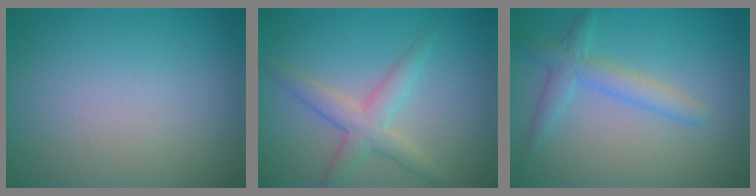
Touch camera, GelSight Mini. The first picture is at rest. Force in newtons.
{"total": 3.2, "press": 3.2, "slide": 0.1}
{"total": 2.7, "press": 2.7, "slide": 0.1}